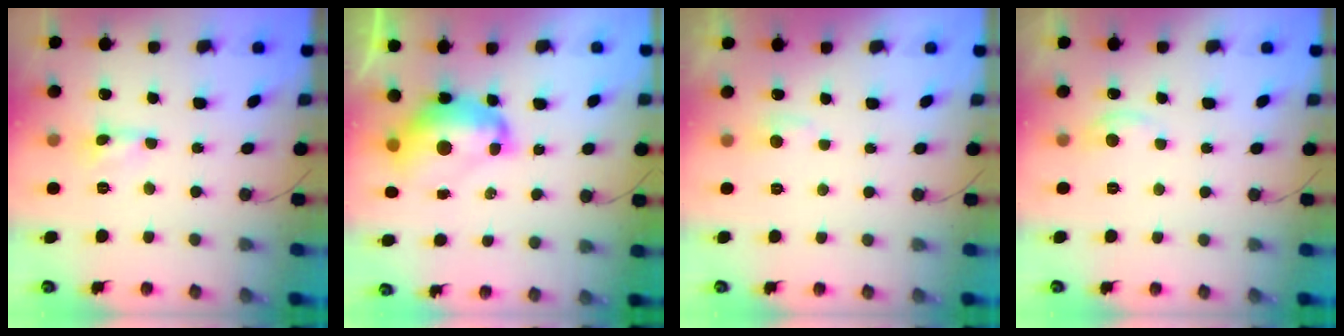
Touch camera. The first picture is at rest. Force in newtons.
{"total": 14.1, "press": 14.1, "slide": 1.1}
{"total": 4.8, "press": 4.7, "slide": 0.6}
{"total": 4.9, "press": 4.9, "slide": 0.6}